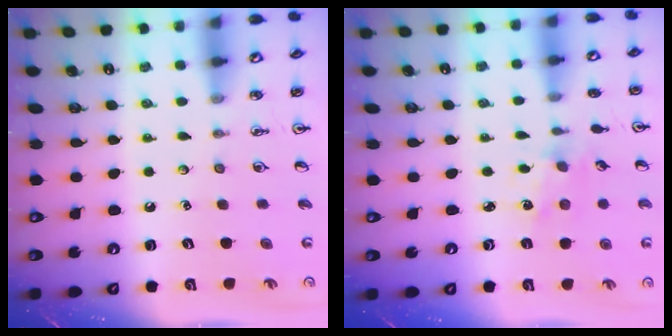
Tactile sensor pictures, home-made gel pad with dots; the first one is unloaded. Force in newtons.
{"total": 1.6, "press": 1.5, "slide": 0.3}